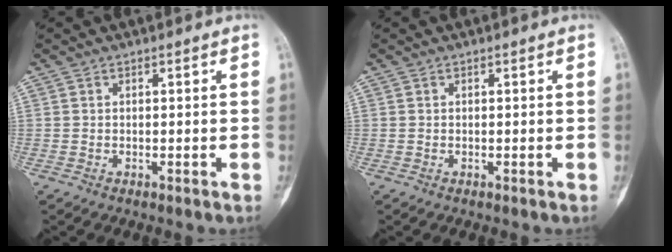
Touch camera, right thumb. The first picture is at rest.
{"total": 0.0}